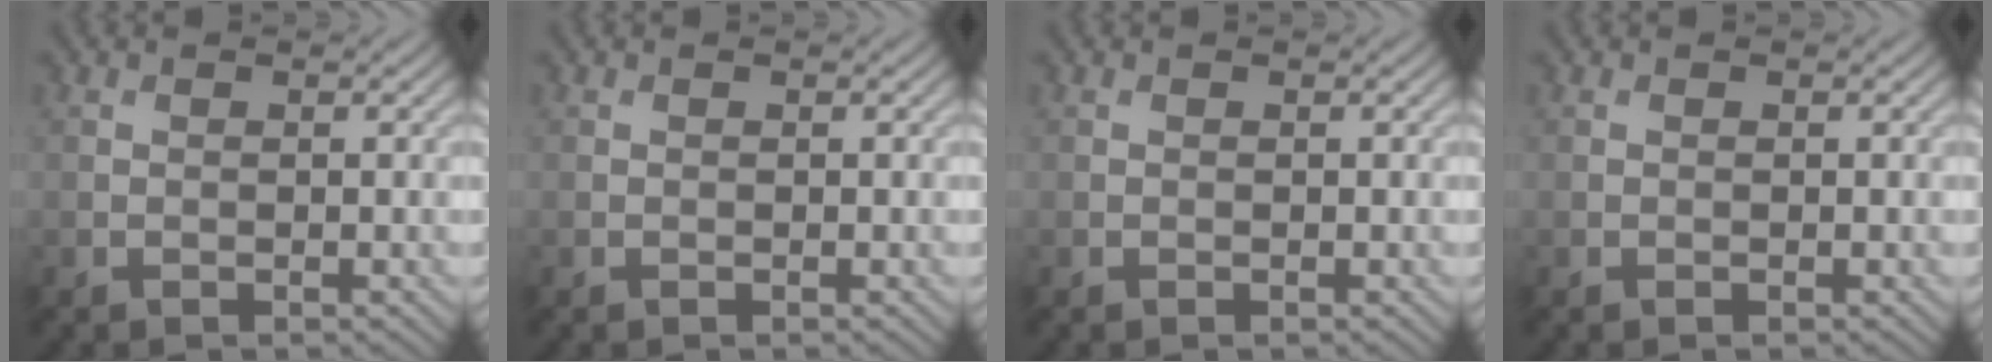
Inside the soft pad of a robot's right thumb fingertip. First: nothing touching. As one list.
[{"total": 0.0}, {"total": 0.0}, {"total": 0.0}]